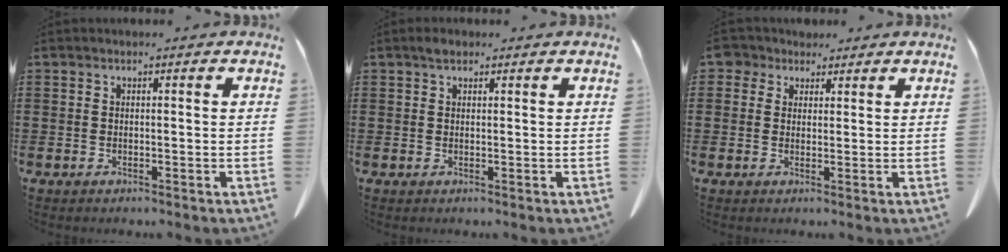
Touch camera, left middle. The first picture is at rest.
{"total": 1.3, "force": [0.8, 0.7, 0.7], "torque": [-0.009, 0.002, 0.013]}
{"total": 3.3, "force": [2.2, 2.3, 0.8], "torque": [-0.021, 0.010, 0.040]}